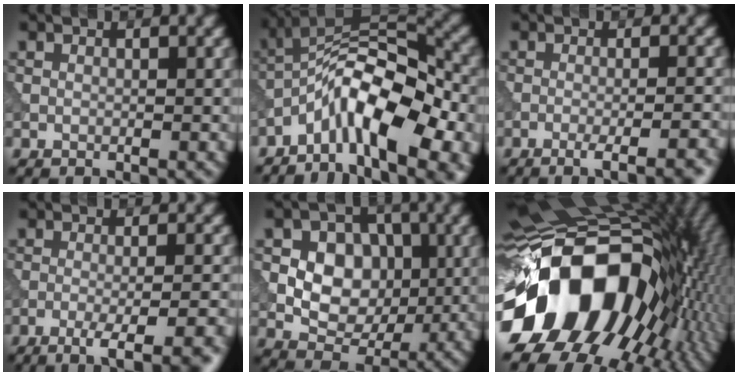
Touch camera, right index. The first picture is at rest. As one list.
[{"total": 12.3, "force": [-6.1, 4.1, 9.9], "torque": [-0.160, 0.009, -0.103]}, {"total": 5.7, "force": [-2.6, 1.8, 4.7], "torque": [-0.029, 0.009, -0.028]}, {"total": 7.4, "force": [-3.8, 2.3, 6.0], "torque": [-0.052, 0.004, -0.046]}, {"total": 6.4, "force": [0.3, 4.9, 4.0], "torque": [-0.060, 0.001, 0.000]}, {"total": 19.8, "force": [-4.3, 13.5, 13.9], "torque": [-0.248, -0.014, -0.082]}]